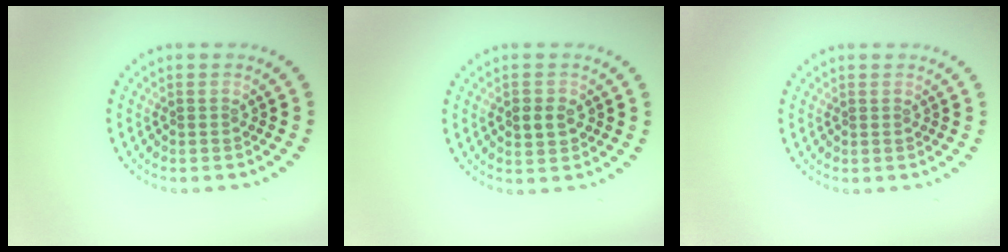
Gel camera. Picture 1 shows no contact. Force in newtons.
{"total": 2.1, "press": 2.1, "slide": 0.3}
{"total": 0.0}